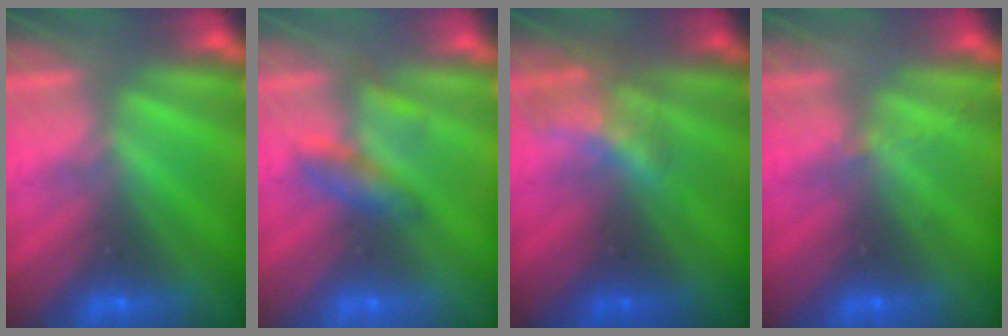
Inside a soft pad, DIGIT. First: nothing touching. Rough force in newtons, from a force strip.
{"total": 2.2}
{"total": 2.1}
{"total": 2.1}